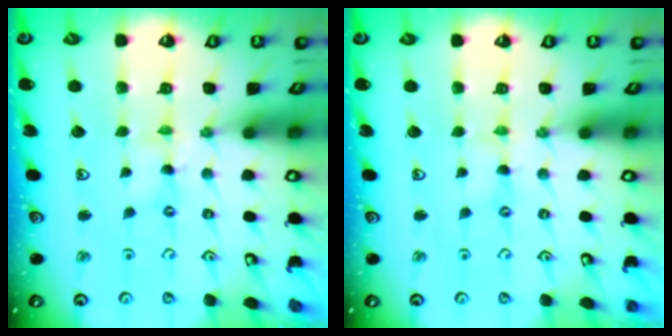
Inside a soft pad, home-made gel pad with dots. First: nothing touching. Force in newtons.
{"total": 0.5, "press": 0.5, "slide": 0.1}